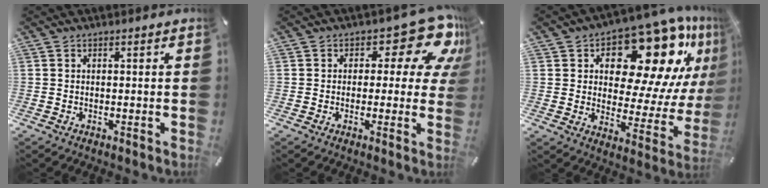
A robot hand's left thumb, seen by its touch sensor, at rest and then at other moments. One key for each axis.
{"total": 13.1, "fx": 6.2, "fy": 6.4, "fz": 9.6, "tx": -0.117, "ty": -0.045, "tz": 0.104}
{"total": 19.4, "fx": 11.1, "fy": 10.1, "fz": 12.4, "tx": -0.167, "ty": -0.089, "tz": 0.183}